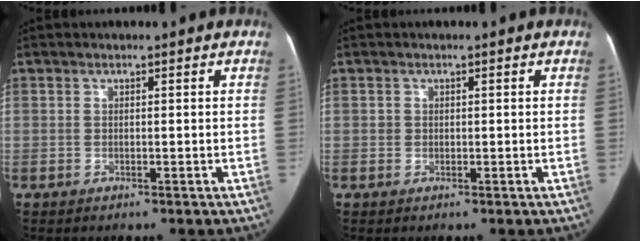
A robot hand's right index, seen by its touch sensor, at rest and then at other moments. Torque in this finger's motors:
{"motor_torque": [-0.04, 0.04, 0.01, 0.00]}